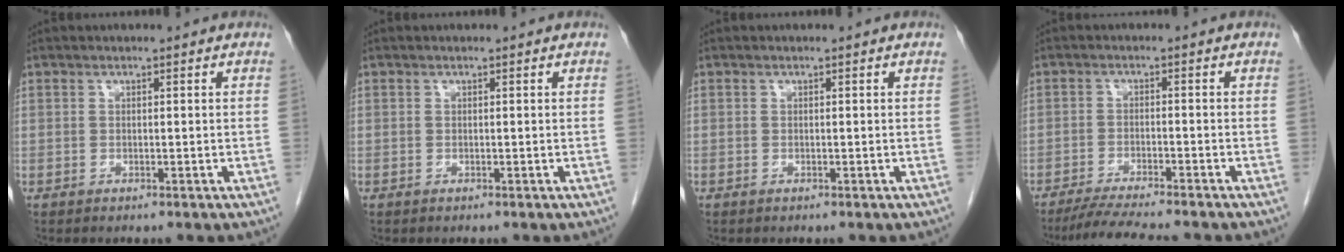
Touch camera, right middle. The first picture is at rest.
{"total": 0.0}
{"total": 0.0}
{"total": 8.6, "force": [-7.6, -0.1, 4.1], "torque": [-0.066, -0.023, -0.123]}